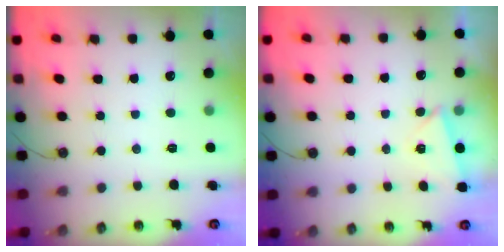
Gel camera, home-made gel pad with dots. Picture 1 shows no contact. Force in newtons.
{"total": 3.5, "press": 2.8, "slide": 2.2}